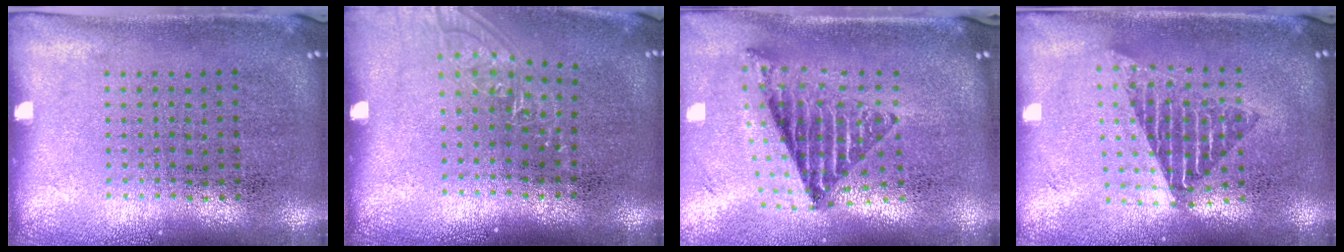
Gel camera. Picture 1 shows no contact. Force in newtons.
{"total": 1.0, "press": 0.9, "slide": 0.3}
{"total": 1.6, "press": 1.3, "slide": 1.0}
{"total": 1.7, "press": 1.4, "slide": 1.0}